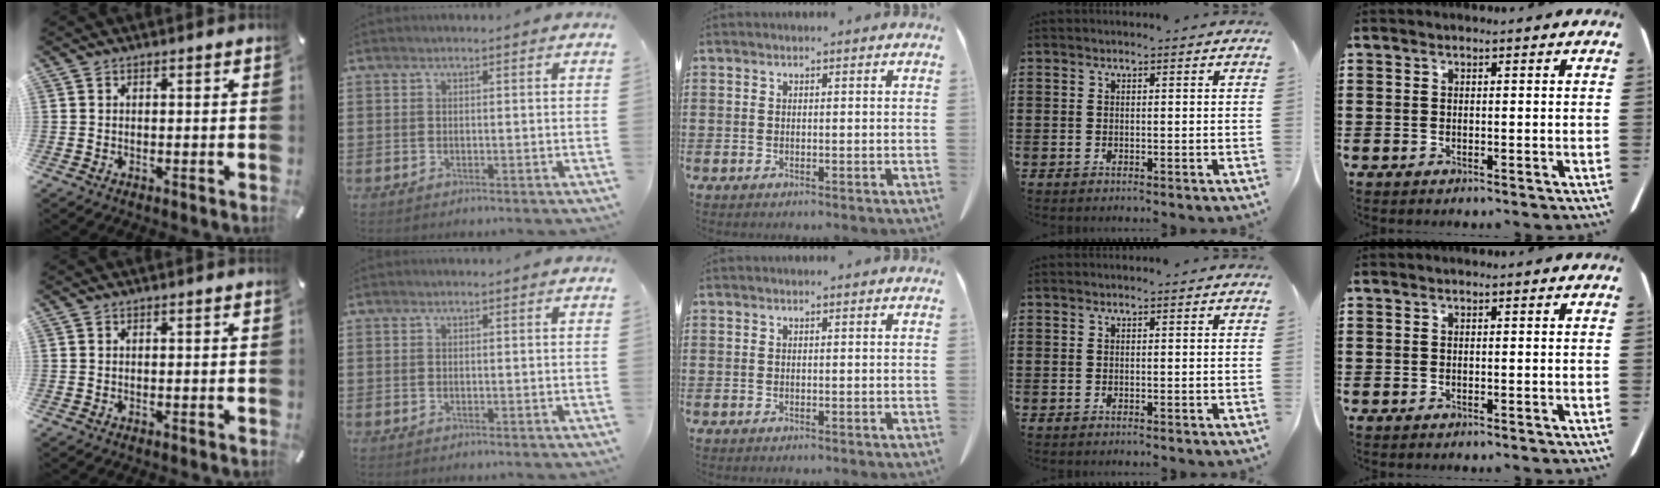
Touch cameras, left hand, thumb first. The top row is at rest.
{}